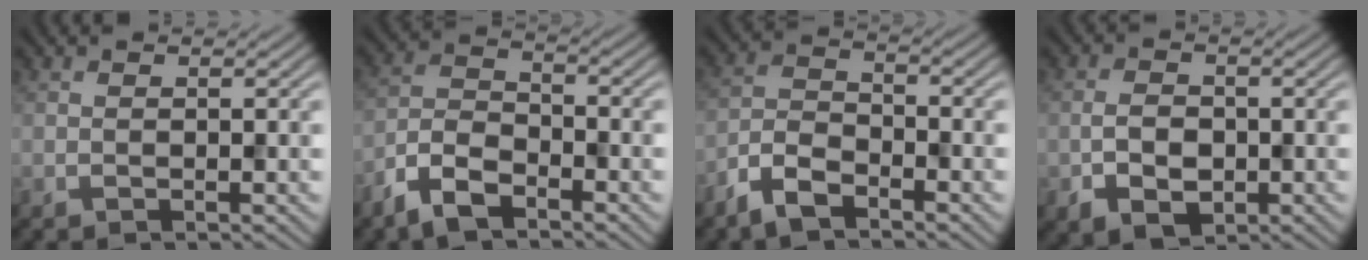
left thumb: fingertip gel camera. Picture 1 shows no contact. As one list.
[{"total": 6.7, "force": [-4.8, 2.8, 3.8], "torque": [-0.078, -0.003, -0.111]}, {"total": 5.6, "force": [-4.2, 2.2, 3.0], "torque": [-0.065, -0.003, -0.098]}, {"total": 4.2, "force": [-1.3, 2.9, 2.7], "torque": [-0.053, -0.007, -0.025]}]